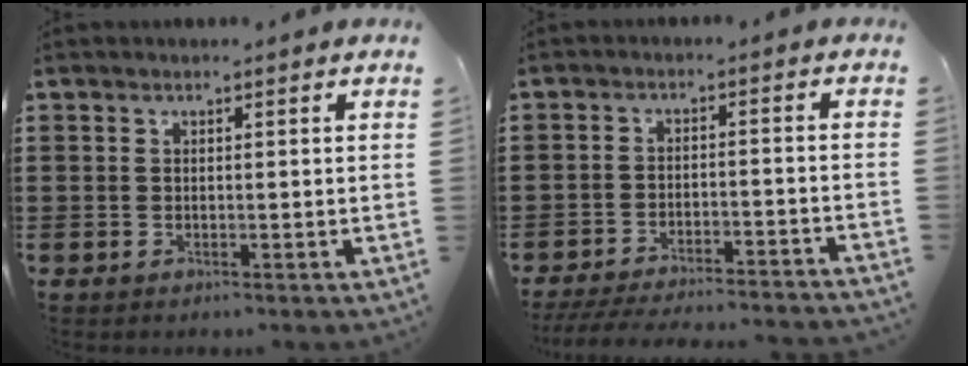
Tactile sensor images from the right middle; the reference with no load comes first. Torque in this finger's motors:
{"motor_torque": [0.49, 0.04, 0.42, 0.10]}